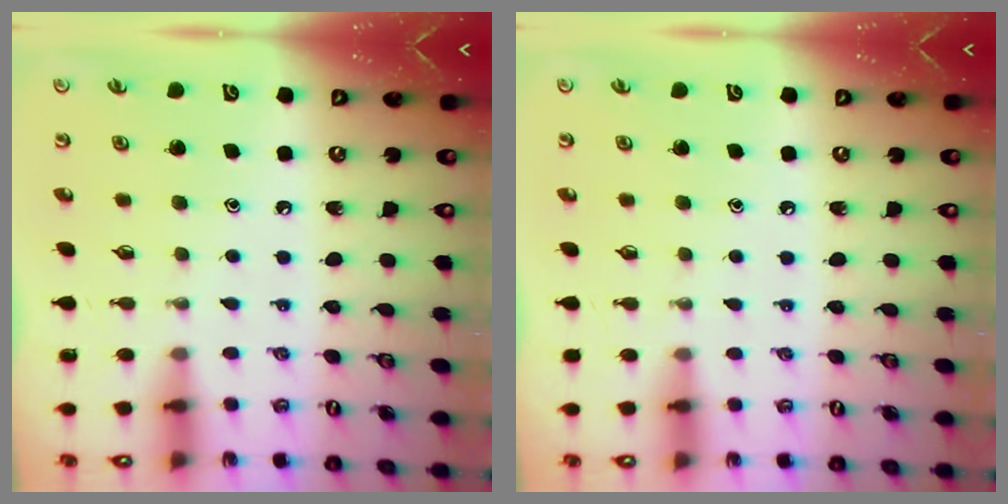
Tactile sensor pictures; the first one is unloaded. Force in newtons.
{"total": 2.9, "press": 2.8, "slide": 0.4}